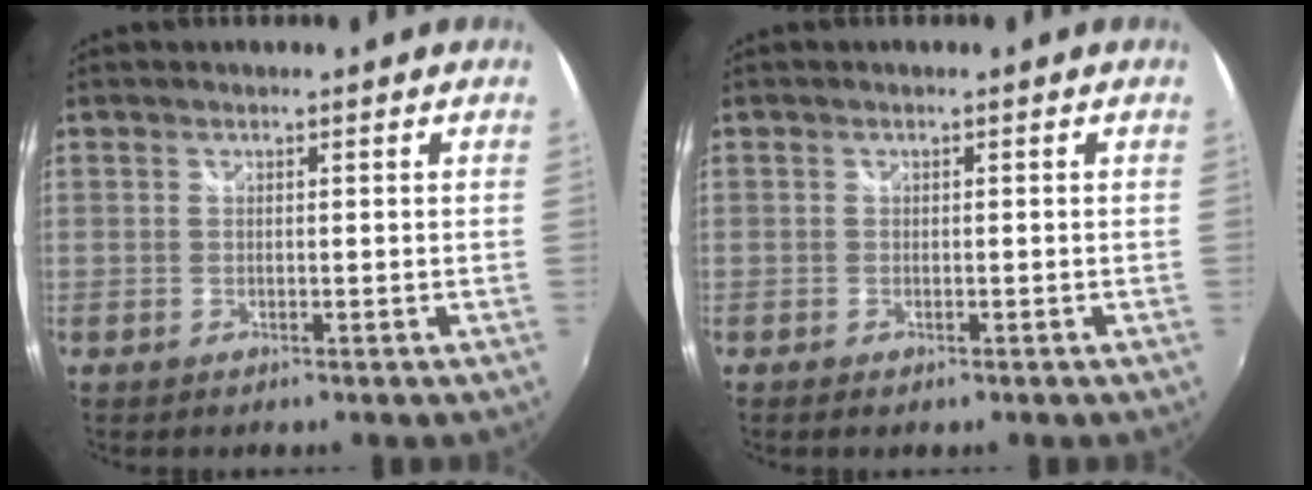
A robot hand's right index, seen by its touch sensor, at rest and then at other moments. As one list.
[{"total": 1.0, "force": [-0.7, 0.6, 0.4], "torque": [-0.010, -0.005, -0.013]}]